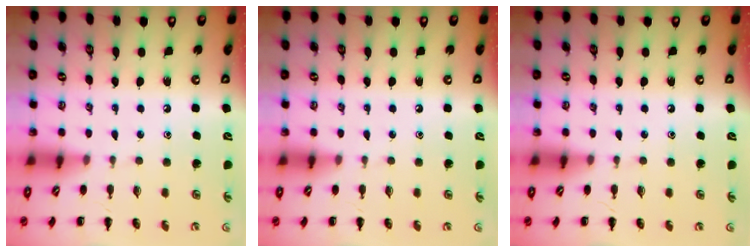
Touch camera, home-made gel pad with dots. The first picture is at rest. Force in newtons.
{"total": 0.0}
{"total": 0.0}